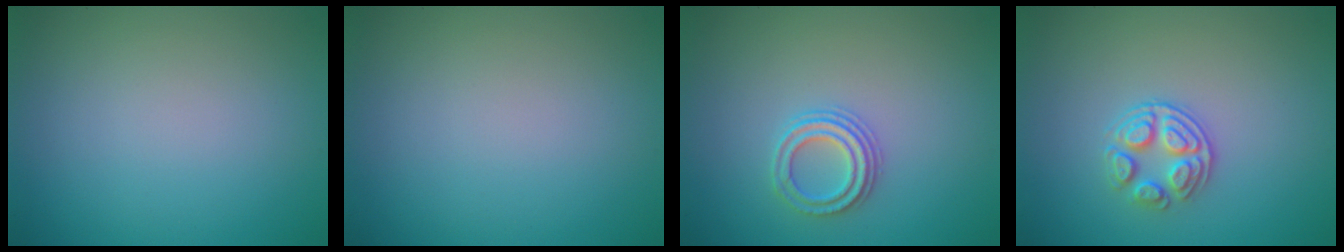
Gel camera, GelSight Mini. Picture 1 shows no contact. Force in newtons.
{"total": 0.0}
{"total": 2.3, "press": 2.2, "slide": 0.8}
{"total": 2.9, "press": 2.6, "slide": 1.3}